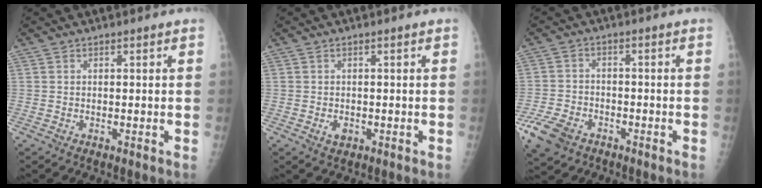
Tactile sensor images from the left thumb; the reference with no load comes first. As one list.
[{"total": 1.7, "force": [-0.5, 1.2, 1.1], "torque": [-0.011, -0.001, -0.005]}, {"total": 8.1, "force": [-4.7, 5.3, 3.9], "torque": [-0.084, 0.016, -0.084]}]